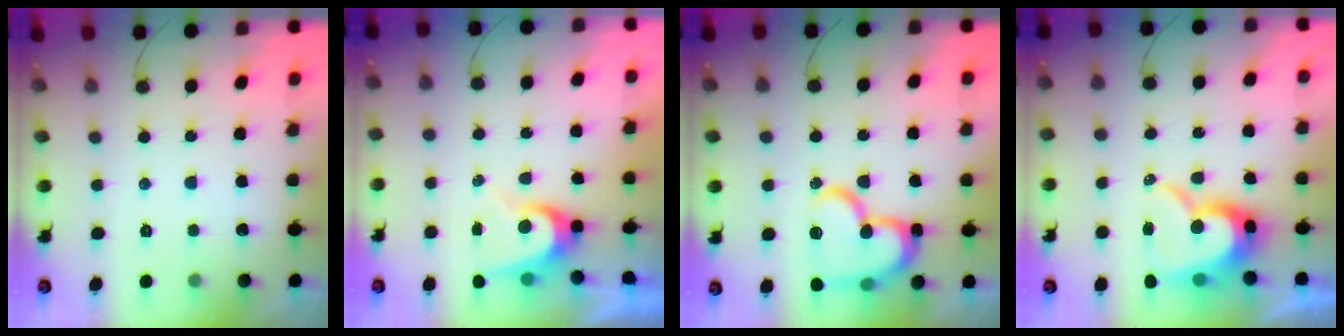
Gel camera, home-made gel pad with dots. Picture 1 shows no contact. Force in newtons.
{"total": 7.0, "press": 7.0, "slide": 0.7}
{"total": 19.4, "press": 19.3, "slide": 1.9}
{"total": 14.7, "press": 14.7, "slide": 1.4}